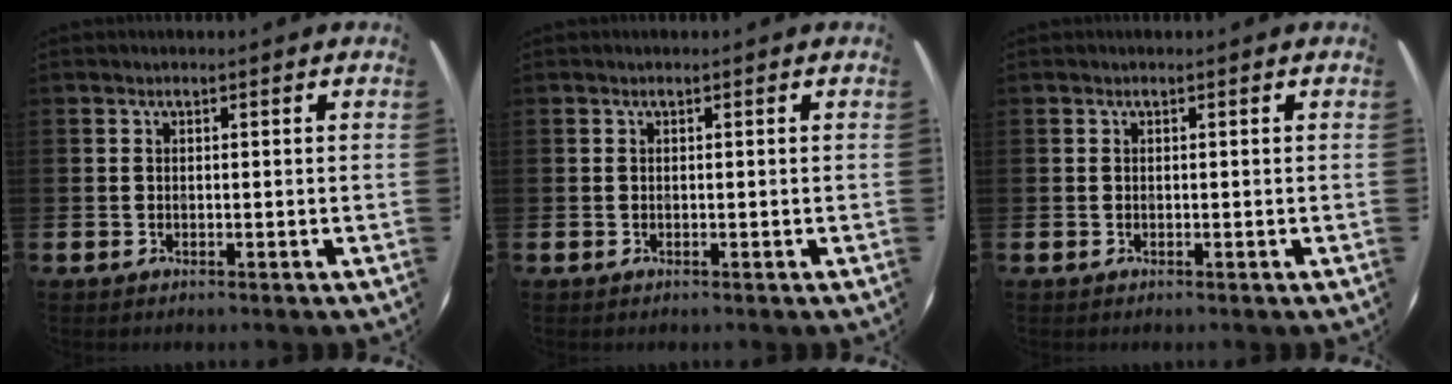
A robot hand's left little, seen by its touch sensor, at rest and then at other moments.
{"total": 0.0}
{"total": 0.0}